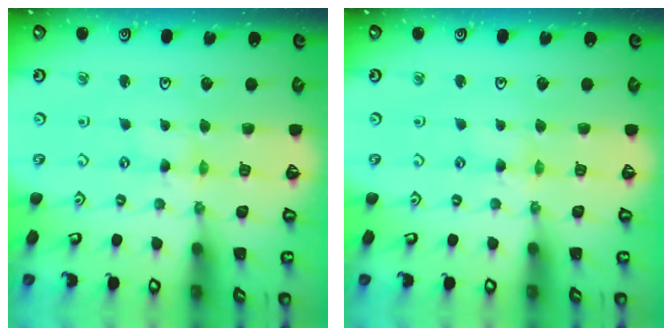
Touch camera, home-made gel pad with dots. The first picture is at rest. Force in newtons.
{"total": 2.8, "press": 2.8, "slide": 0.4}